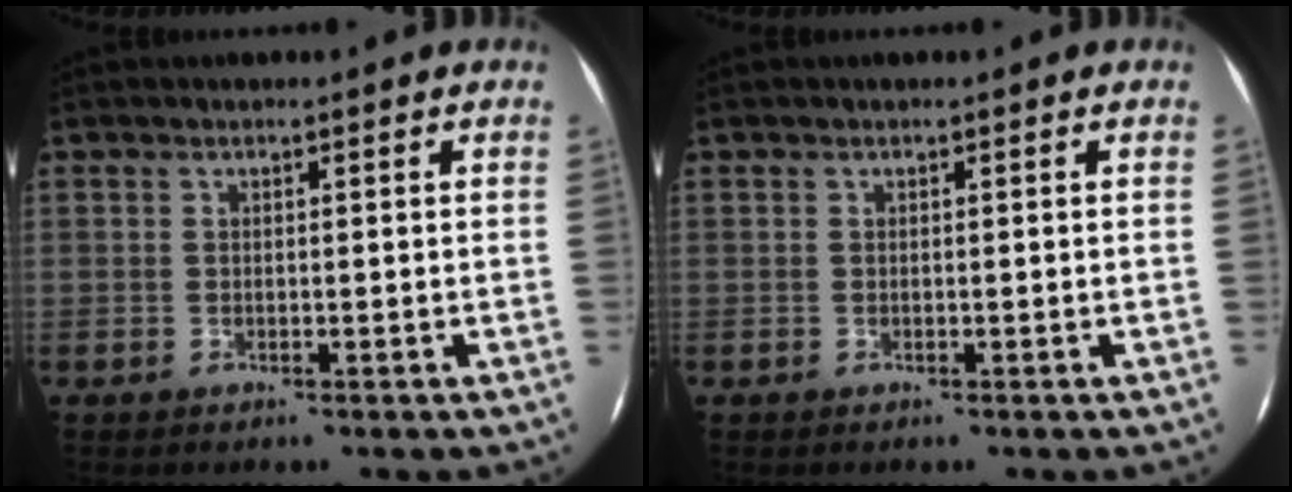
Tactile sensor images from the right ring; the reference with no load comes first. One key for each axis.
{"total": 0.0}